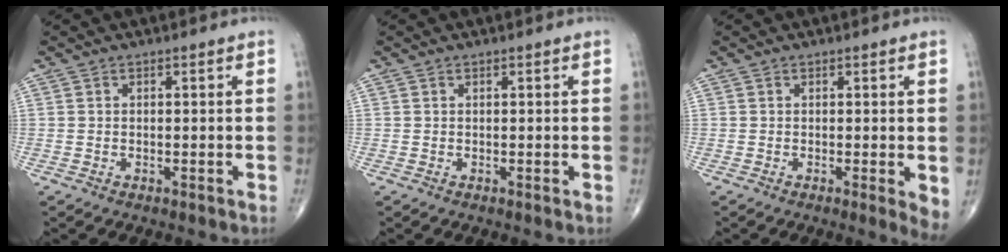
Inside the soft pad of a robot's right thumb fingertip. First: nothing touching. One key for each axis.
{"total": 0.0}
{"total": 3.3, "fx": 0.0, "fy": 0.7, "fz": 3.2, "tx": -0.045, "ty": -0.011, "tz": -0.003}